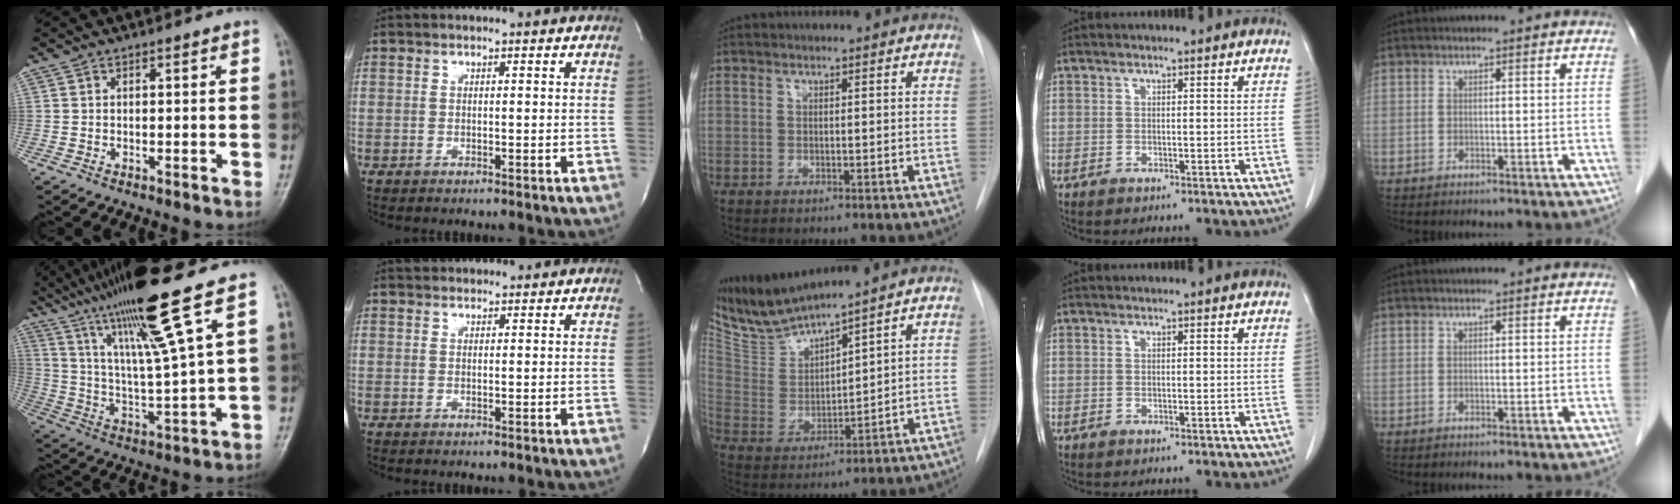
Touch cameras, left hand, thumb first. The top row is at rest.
{"thumb": {"total": 17.5, "force": [10.9, -0.7, 13.7], "torque": [-0.238, -0.041, 0.194]}, "index": {"total": 2.8, "force": [2.6, 0.9, 0.2], "torque": [0.001, 0.026, 0.038]}, "middle": {"total": 10.8, "force": [10.1, -0.4, 3.8], "torque": [-0.090, -0.003, 0.212]}}